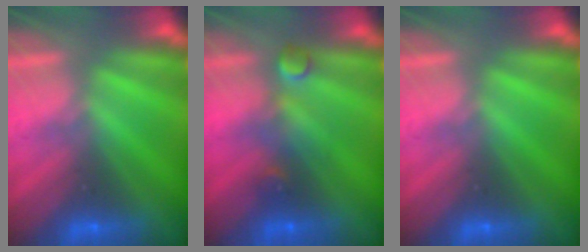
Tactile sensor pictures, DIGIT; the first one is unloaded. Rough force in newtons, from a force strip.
{"total": 2.9}
{"total": 0.0}